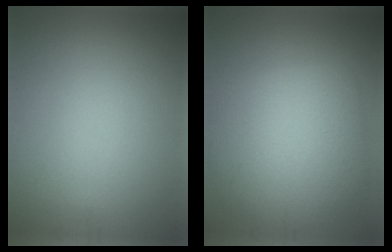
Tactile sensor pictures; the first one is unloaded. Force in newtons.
{"total": 8.8, "press": 8.8, "slide": 0.2}